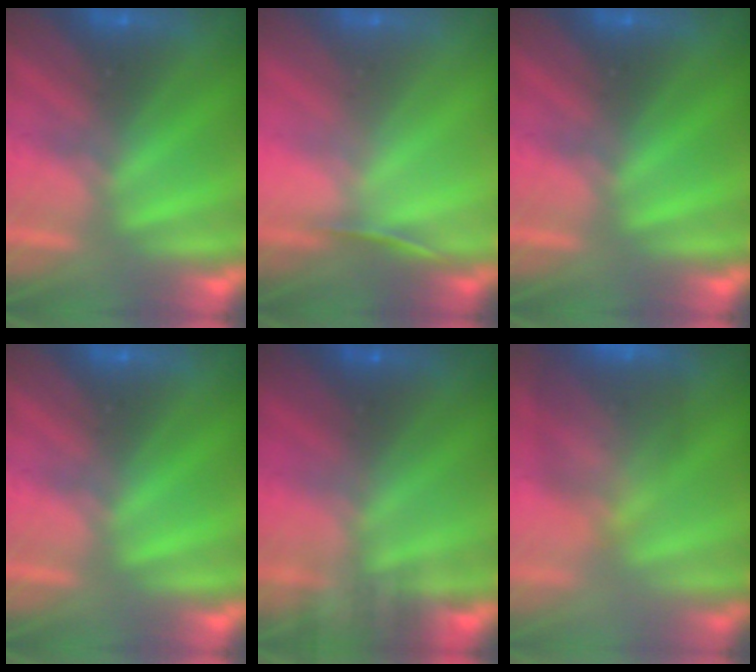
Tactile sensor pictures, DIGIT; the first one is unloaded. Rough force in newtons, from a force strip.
{"total": 1.3}
{"total": 0.0}
{"total": 0.0}
{"total": 7.3}
{"total": 9.4}